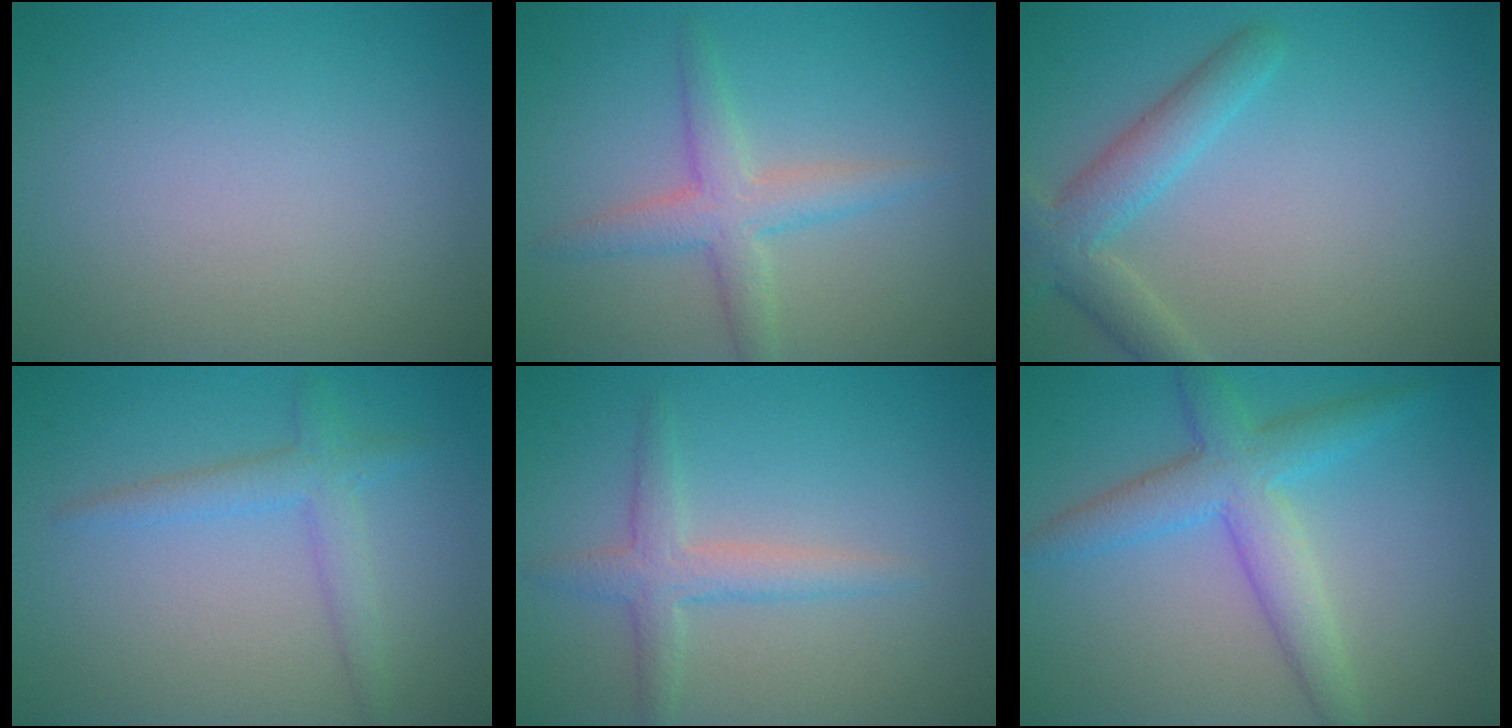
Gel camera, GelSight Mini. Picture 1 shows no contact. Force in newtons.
{"total": 3.3, "press": 3.3, "slide": 0.0}
{"total": 3.8, "press": 3.8, "slide": 0.1}
{"total": 2.5, "press": 2.5, "slide": 0.1}
{"total": 2.7, "press": 2.7, "slide": 0.0}
{"total": 5.0, "press": 5.0, "slide": 0.1}